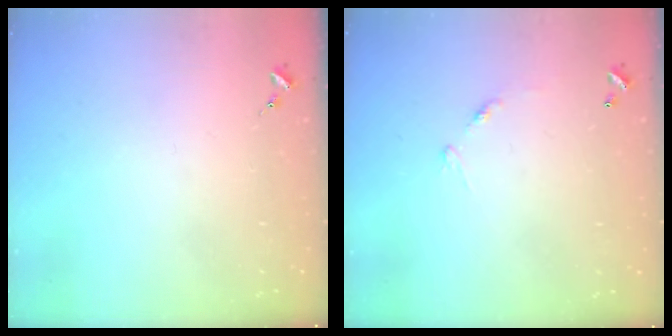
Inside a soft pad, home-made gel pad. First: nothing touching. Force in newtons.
{"total": 7.0, "press": 7.0, "slide": 0.5}